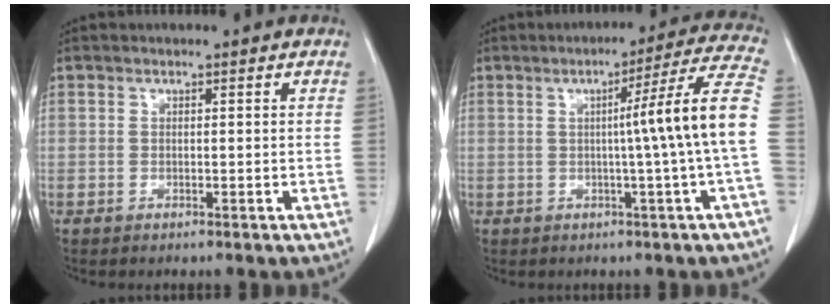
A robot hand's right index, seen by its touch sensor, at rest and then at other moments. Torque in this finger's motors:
{"motor_torque": [1.21, -0.12, 0.67, 0.14]}